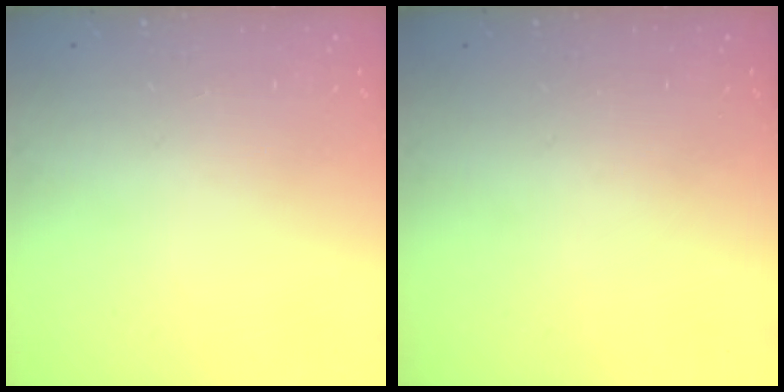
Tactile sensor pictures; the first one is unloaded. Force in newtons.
{"total": 0.0}